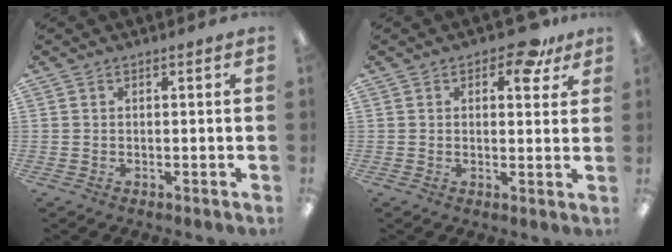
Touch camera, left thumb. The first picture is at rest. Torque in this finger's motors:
{"motor_torque": [-0.11, 0.01, -0.35, 0.15, 0.05]}